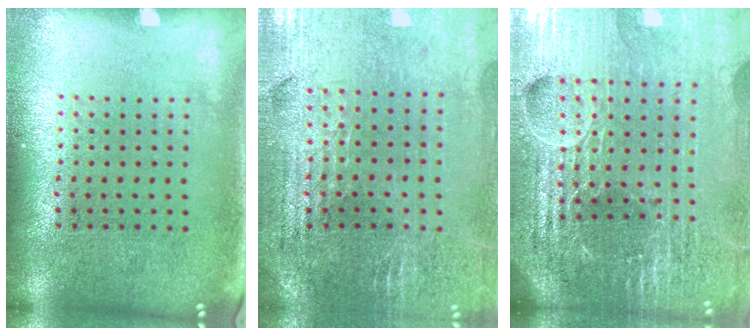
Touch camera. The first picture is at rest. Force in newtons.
{"total": 1.8, "press": 1.7, "slide": 0.4}
{"total": 6.4, "press": 5.6, "slide": 3.0}